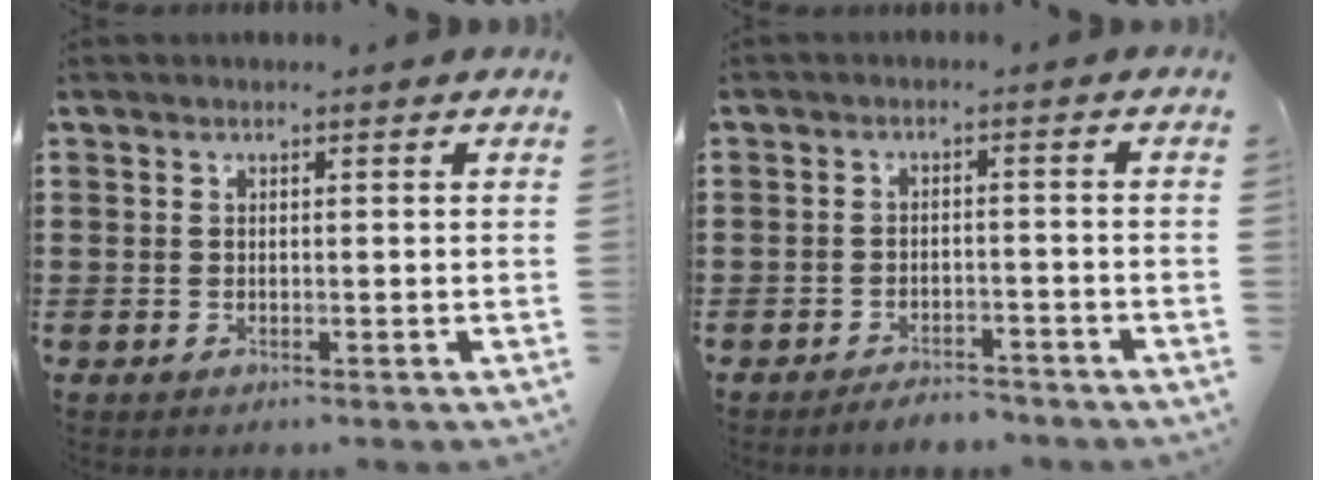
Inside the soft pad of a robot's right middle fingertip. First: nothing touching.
{"total": 2.9, "force": [-2.9, 0.3, 0.0], "torque": [-0.008, -0.001, -0.060]}